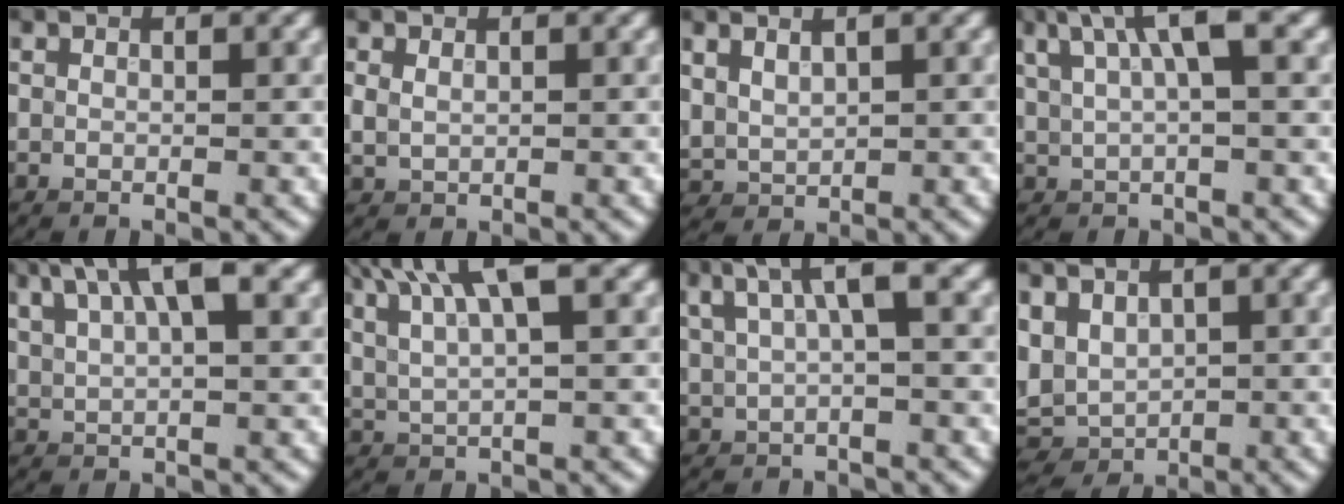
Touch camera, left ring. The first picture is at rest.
{"total": 1.4, "force": [0.4, 1.0, 0.9], "torque": [-0.020, 0.000, 0.011]}
{"total": 2.0, "force": [1.2, 1.0, 1.1], "torque": [-0.025, -0.002, 0.029]}
{"total": 4.5, "force": [2.5, 0.9, 3.7], "torque": [-0.070, 0.014, 0.047]}
{"total": 6.3, "force": [3.8, 1.9, 4.7], "torque": [-0.086, 0.012, 0.067]}
{"total": 6.5, "force": [3.6, 1.7, 5.1], "torque": [-0.090, 0.012, 0.064]}
{"total": 3.9, "force": [2.0, 0.7, 3.3], "torque": [-0.058, 0.013, 0.037]}
{"total": 3.6, "force": [0.6, 2.9, 2.1], "torque": [-0.042, 0.002, 0.010]}